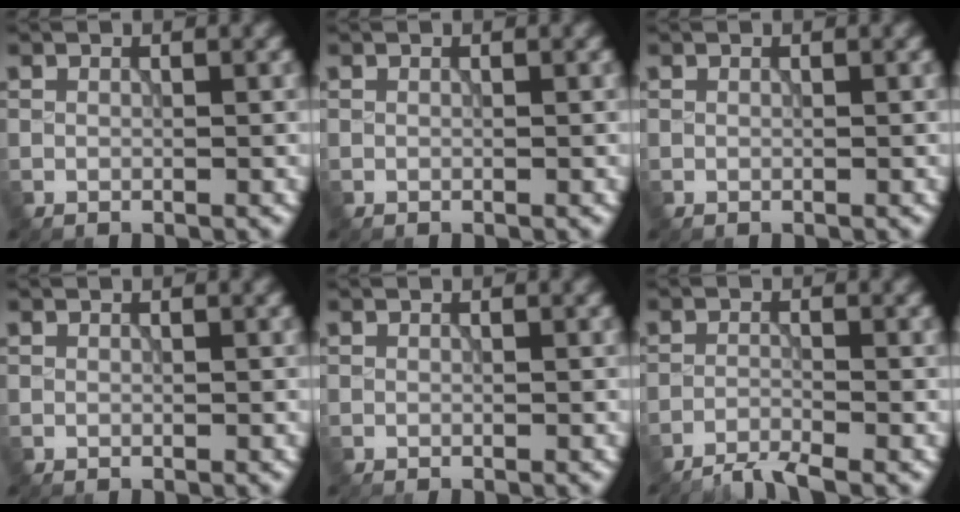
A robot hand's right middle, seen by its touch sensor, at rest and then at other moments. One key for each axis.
{"total": 0.0}
{"total": 0.0}
{"total": 0.0}
{"total": 0.0}
{"total": 2.9, "fx": -2.6, "fy": 0.2, "fz": 1.3, "tx": -0.021, "ty": -0.002, "tz": -0.057}